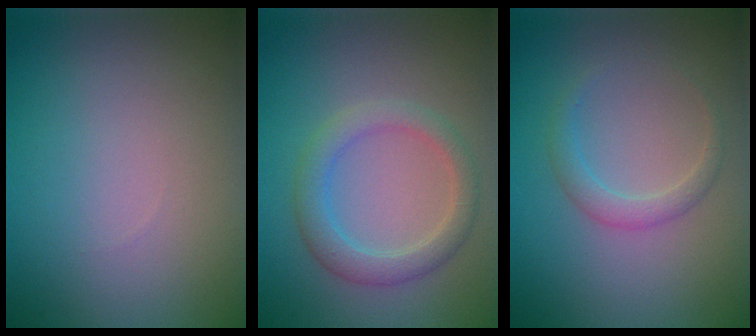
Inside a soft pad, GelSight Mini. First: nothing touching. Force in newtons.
{"total": 3.1, "press": 3.1, "slide": 0.3}
{"total": 1.7, "press": 1.7, "slide": 0.2}